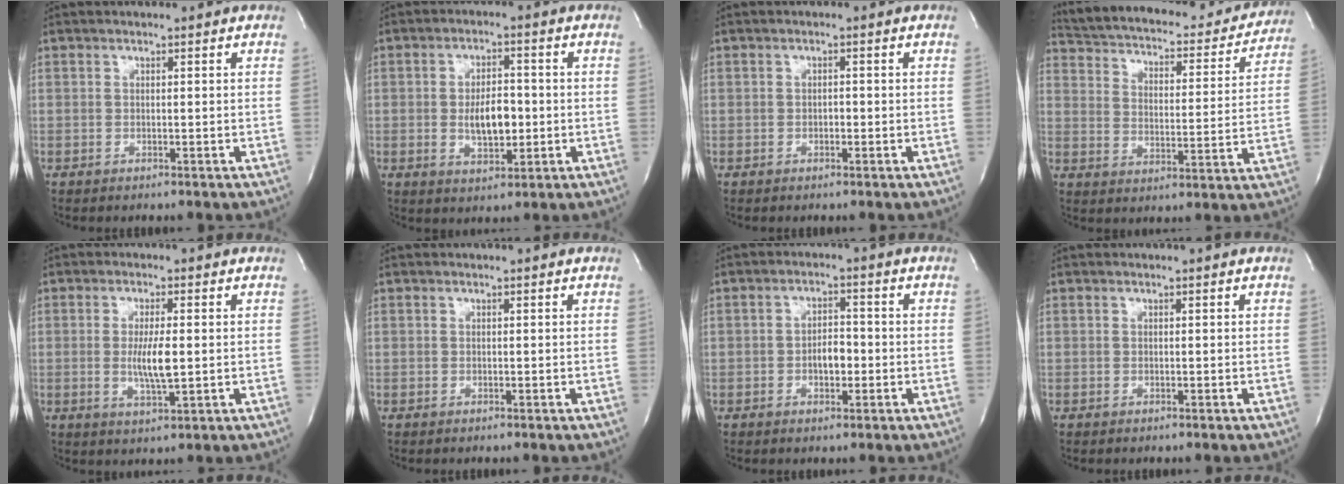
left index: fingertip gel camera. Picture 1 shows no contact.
{"total": 6.4, "force": [-0.7, 2.8, 5.6], "torque": [-0.099, 0.000, -0.007]}
{"total": 0.9, "force": [-0.3, 0.5, 0.7], "torque": [-0.011, 0.002, -0.005]}
{"total": 21.9, "force": [19.1, 7.0, 7.9], "torque": [-0.134, 0.002, 0.252]}
{"total": 5.2, "force": [-0.2, 0.8, 5.2], "torque": [-0.102, -0.009, -0.003]}
{"total": 0.0}
{"total": 3.6, "force": [-1.0, 1.8, 3.0], "torque": [-0.049, 0.007, -0.016]}
{"total": 0.0}